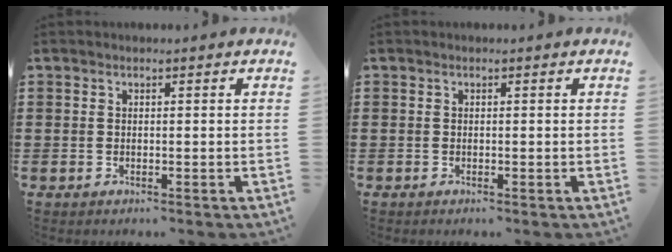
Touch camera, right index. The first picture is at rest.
{"total": 0.0}